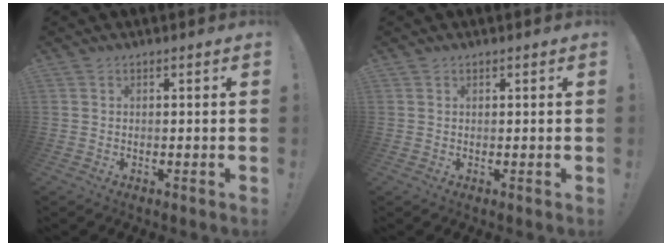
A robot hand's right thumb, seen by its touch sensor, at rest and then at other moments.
{"total": 0.5, "force": [0.4, 0.3, 0.0], "torque": [0.006, -0.003, 0.007]}